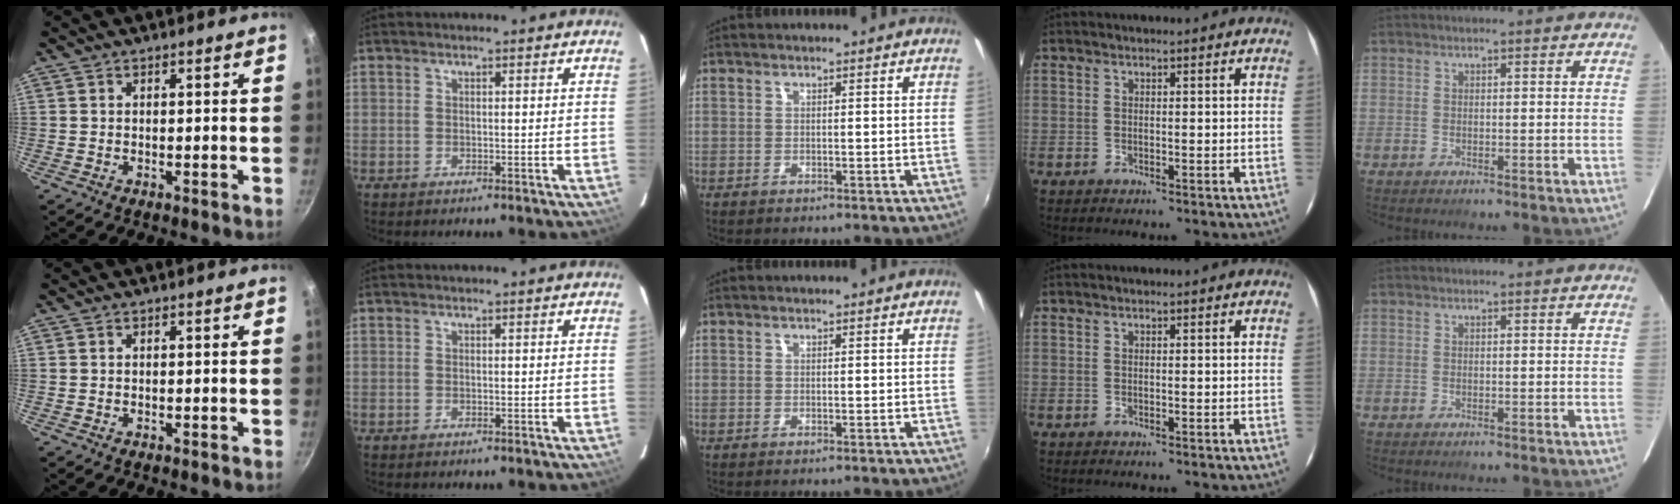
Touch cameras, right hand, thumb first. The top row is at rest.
{}